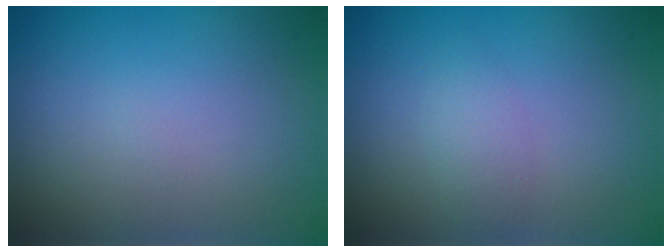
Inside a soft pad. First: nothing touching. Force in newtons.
{"total": 1.6, "press": 1.6, "slide": 0.1}